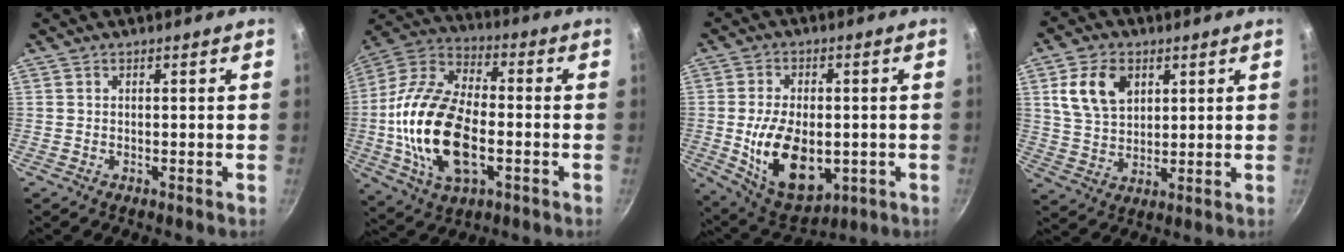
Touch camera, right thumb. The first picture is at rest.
{"total": 22.5, "force": [-3.6, 12.2, 18.5], "torque": [-0.369, 0.016, -0.064]}
{"total": 15.7, "force": [-2.7, 9.2, 12.4], "torque": [-0.192, -0.004, -0.022]}
{"total": 10.3, "force": [3.9, 7.0, 6.4], "torque": [-0.101, -0.008, 0.078]}